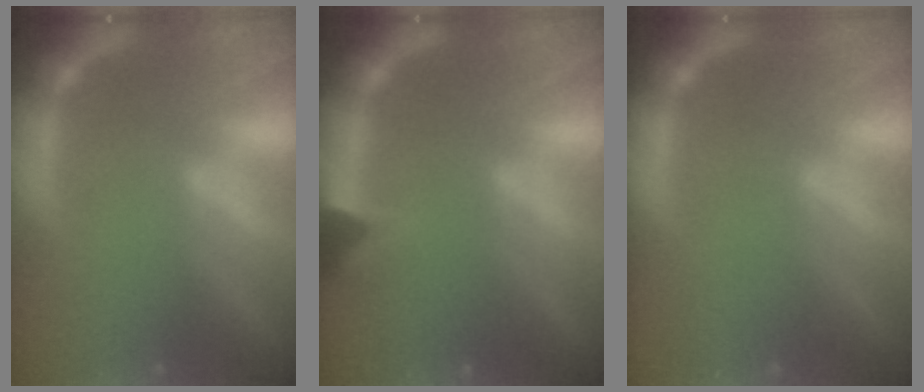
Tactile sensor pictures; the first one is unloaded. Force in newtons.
{"total": 2.4}
{"total": 0.0}